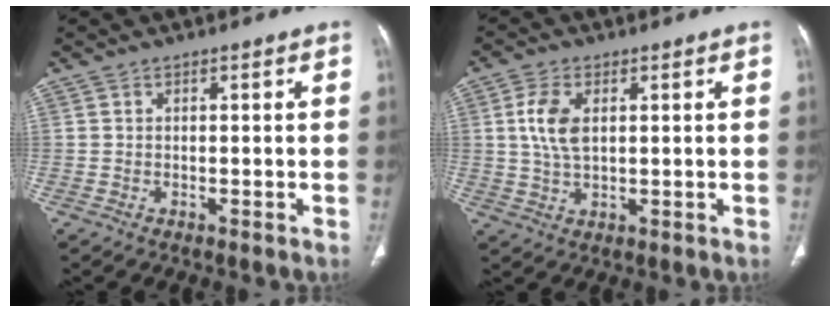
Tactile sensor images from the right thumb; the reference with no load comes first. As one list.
[{"total": 6.5, "force": [1.5, 3.6, 5.2], "torque": [-0.113, -0.002, 0.029]}]